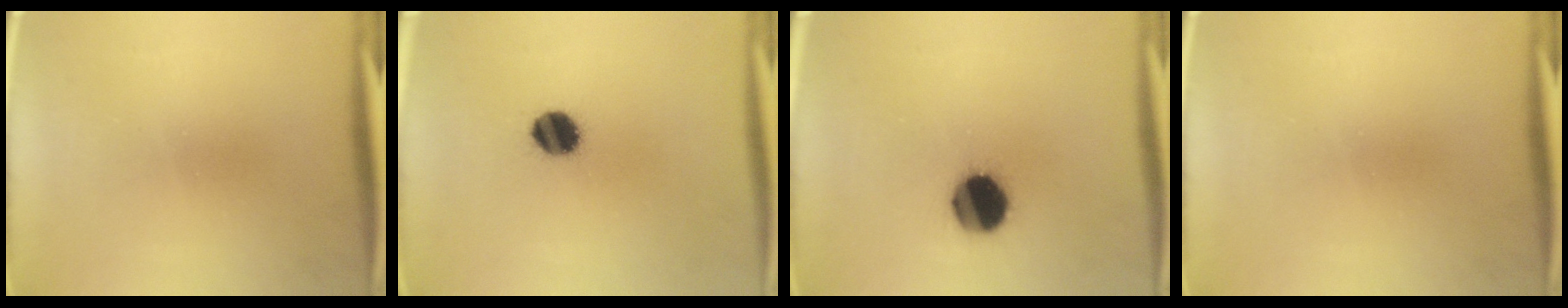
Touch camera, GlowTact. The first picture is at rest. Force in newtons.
{"total": 7.7}
{"total": 11.5}
{"total": 0.0}